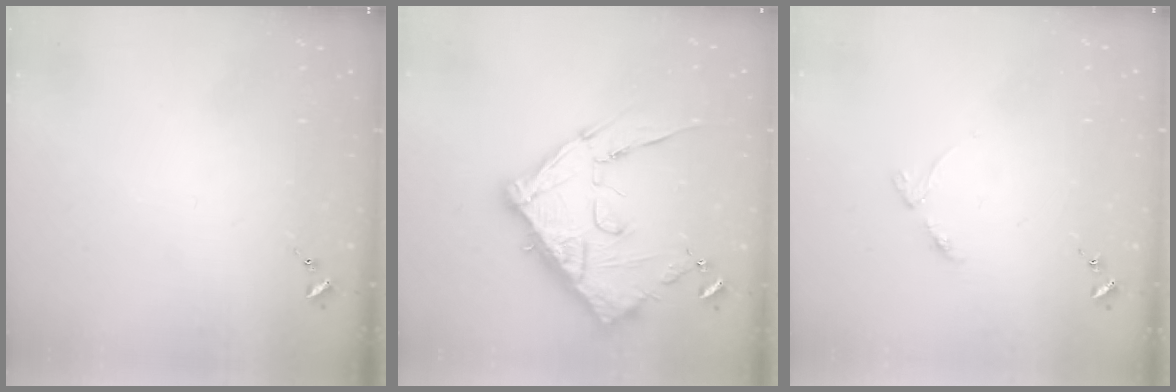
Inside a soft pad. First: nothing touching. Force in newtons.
{"total": 17.2, "press": 17.2, "slide": 1.3}
{"total": 4.0, "press": 3.9, "slide": 0.4}